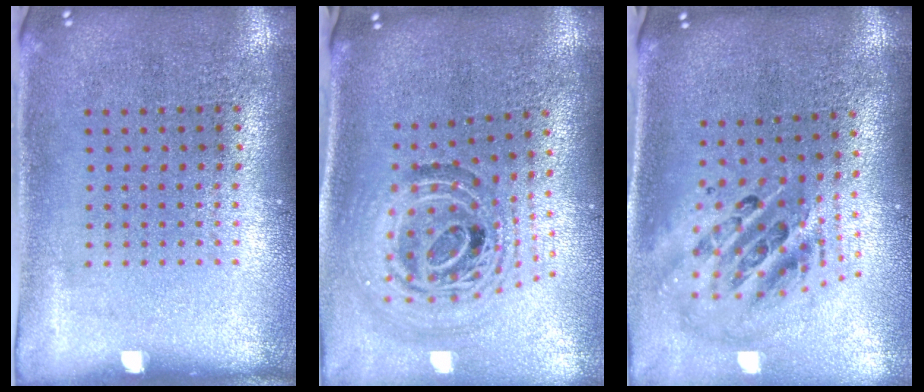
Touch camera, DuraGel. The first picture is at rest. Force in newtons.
{"total": 1.8, "press": 1.5, "slide": 0.9}
{"total": 2.5, "press": 1.7, "slide": 1.8}